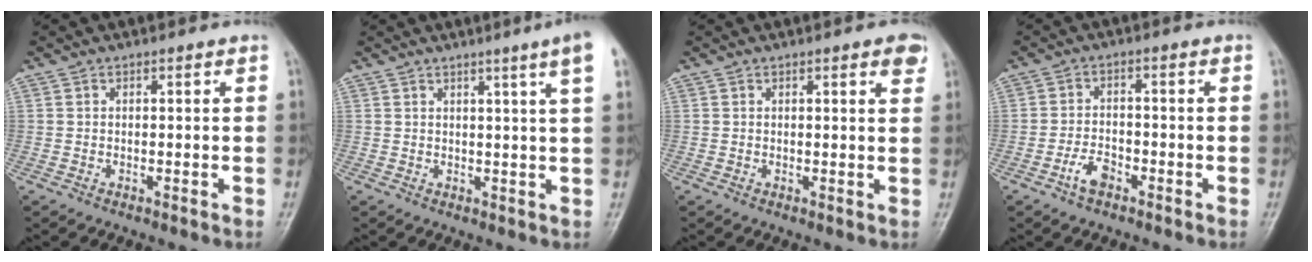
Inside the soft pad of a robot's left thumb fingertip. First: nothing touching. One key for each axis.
{"total": 6.1, "fx": 3.5, "fy": -0.8, "fz": 5.0, "tx": -0.069, "ty": -0.010, "tz": 0.040}
{"total": 3.0, "fx": 1.7, "fy": 0.9, "fz": 2.3, "tx": -0.015, "ty": -0.004, "tz": 0.017}
{"total": 3.9, "fx": -2.4, "fy": 2.1, "fz": 2.2, "tx": -0.035, "ty": 0.020, "tz": -0.046}